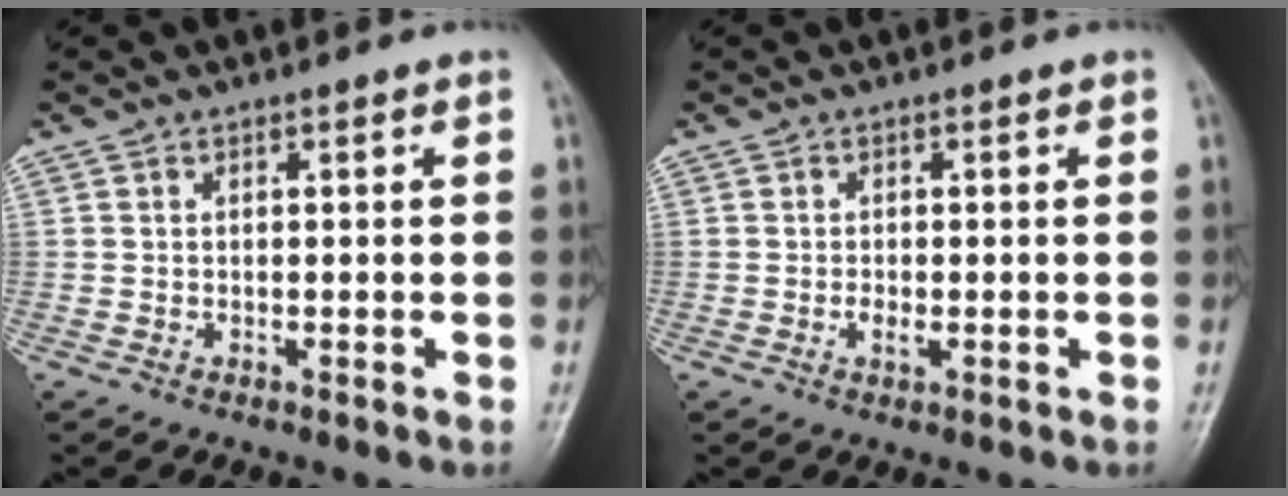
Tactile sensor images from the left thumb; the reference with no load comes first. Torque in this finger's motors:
{"motor_torque": [-0.04, 0.05, 0.12, 0.00, 0.01]}